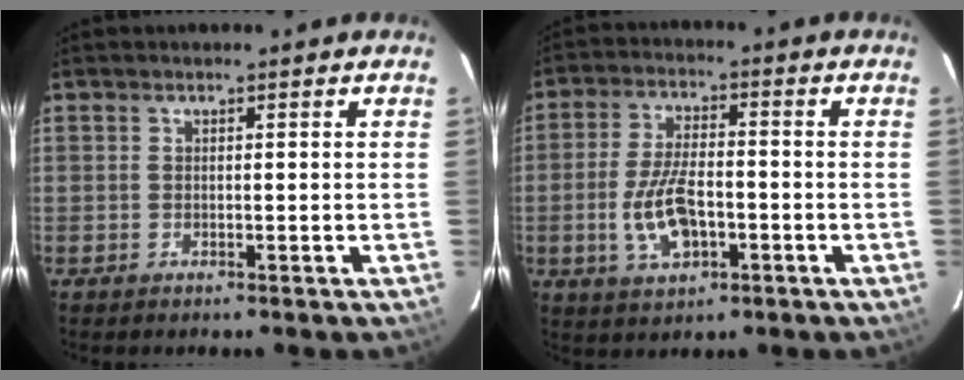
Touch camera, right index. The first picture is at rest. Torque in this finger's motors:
{"motor_torque": [0.49, -0.05, 0.33, 0.07]}